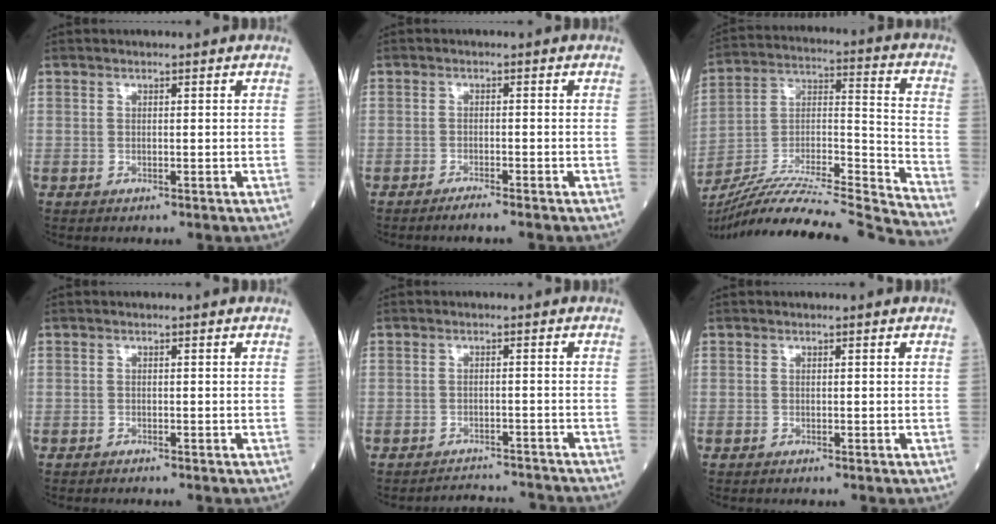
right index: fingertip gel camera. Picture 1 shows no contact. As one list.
[{"total": 2.0, "force": [-1.7, -0.5, 0.9], "torque": [-0.019, 0.000, -0.028]}, {"total": 28.1, "force": [-26.0, -1.2, 10.5], "torque": [-0.160, -0.021, -0.409]}, {"total": 0.9, "force": [-0.9, 0.0, 0.3], "torque": [-0.008, -0.001, -0.010]}, {"total": 5.9, "force": [-5.9, -0.1, -0.5], "torque": [0.006, 0.005, -0.079]}, {"total": 0.0}]